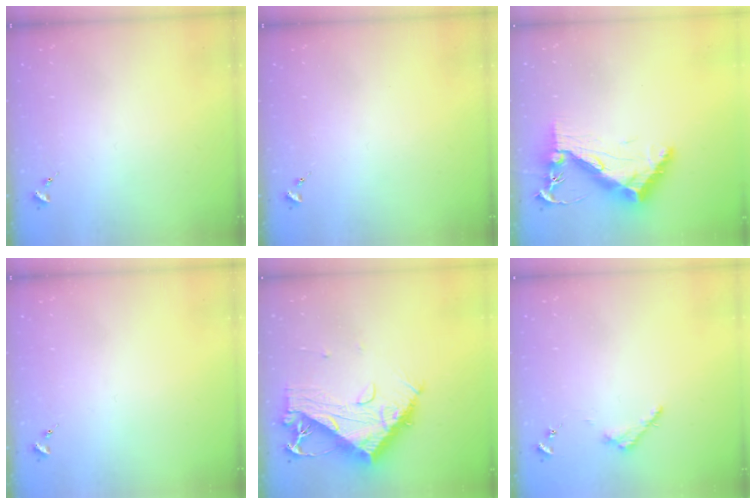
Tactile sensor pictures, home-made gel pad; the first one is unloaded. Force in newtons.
{"total": 0.0}
{"total": 13.5, "press": 13.4, "slide": 1.2}
{"total": 0.0}
{"total": 13.9, "press": 13.8, "slide": 1.3}
{"total": 3.2, "press": 3.2, "slide": 0.4}